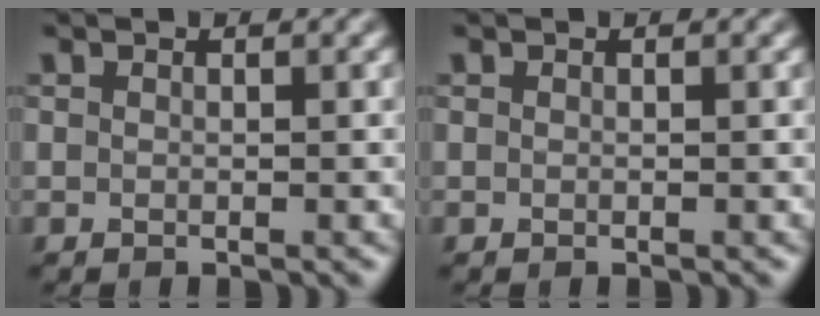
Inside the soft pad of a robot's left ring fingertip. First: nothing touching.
{"total": 0.0}